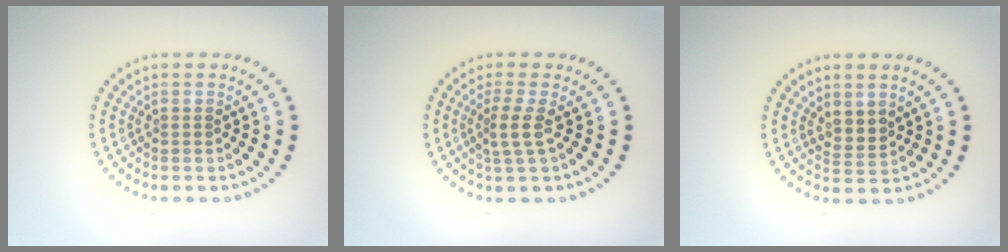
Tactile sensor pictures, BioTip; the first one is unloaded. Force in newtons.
{"total": 2.1, "press": 1.5, "slide": 1.5}
{"total": 1.7, "press": 1.3, "slide": 1.0}